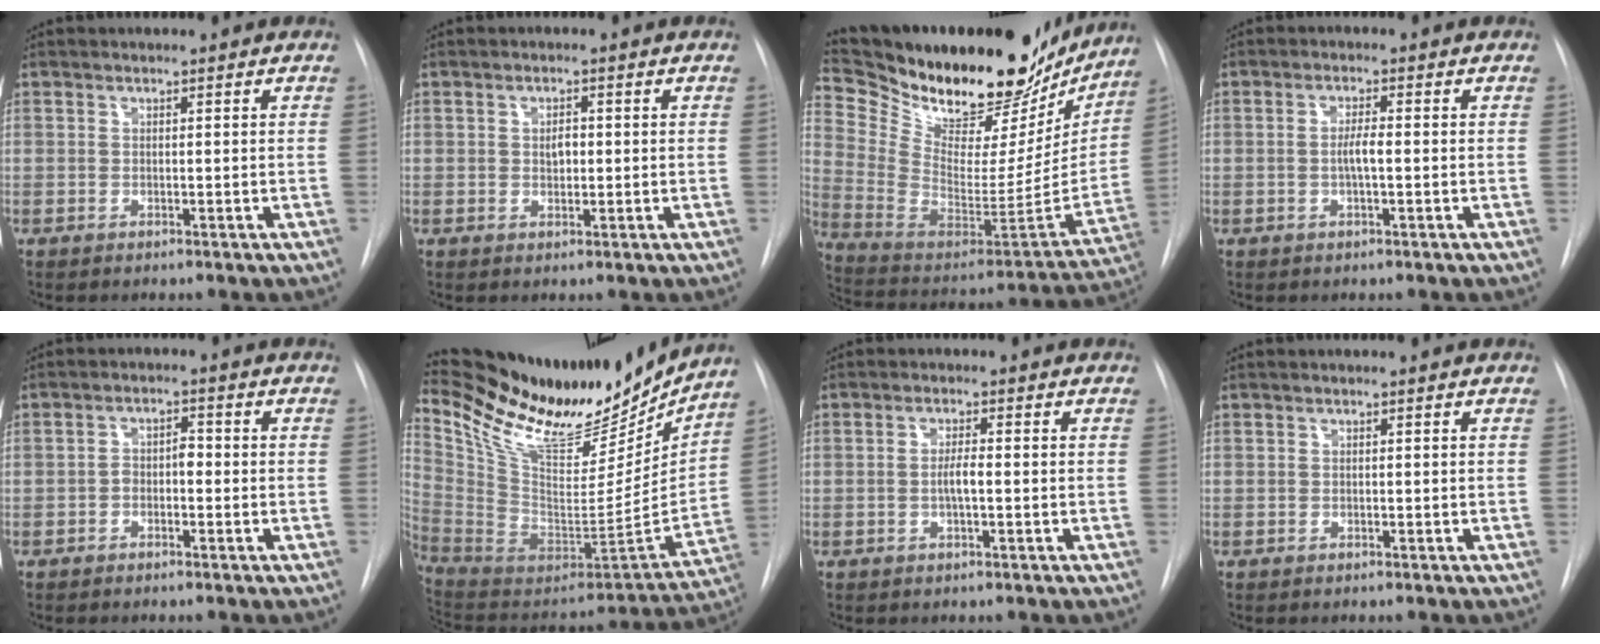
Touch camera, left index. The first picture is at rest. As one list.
[{"total": 2.0, "force": [0.2, 1.2, 1.5], "torque": [-0.025, 0.001, 0.003]}, {"total": 30.4, "force": [25.7, 9.2, 13.4], "torque": [-0.224, -0.037, 0.378]}, {"total": 2.5, "force": [-0.3, 0.3, 2.5], "torque": [-0.047, 0.003, -0.007]}, {"total": 2.7, "force": [-0.8, 1.5, 2.1], "torque": [-0.031, 0.014, -0.014]}, {"total": 26.5, "force": [23.0, 6.4, 11.5], "torque": [-0.212, -0.049, 0.367]}, {"total": 2.4, "force": [-0.4, 0.4, 2.3], "torque": [-0.045, 0.003, -0.008]}, {"total": 0.0}]